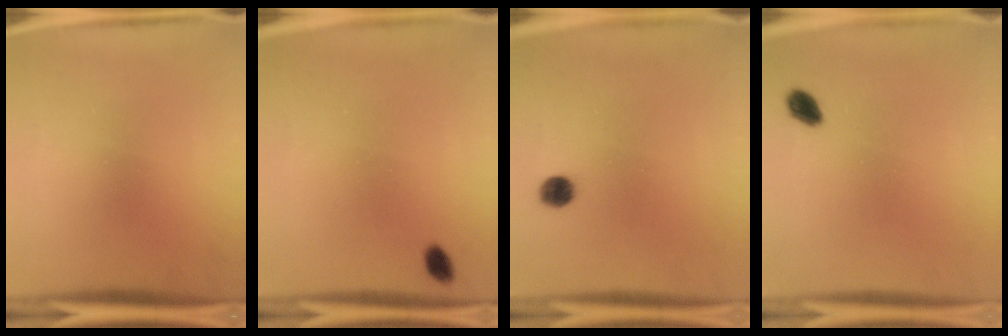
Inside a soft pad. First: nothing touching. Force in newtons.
{"total": 2.0}
{"total": 3.5}
{"total": 2.8}